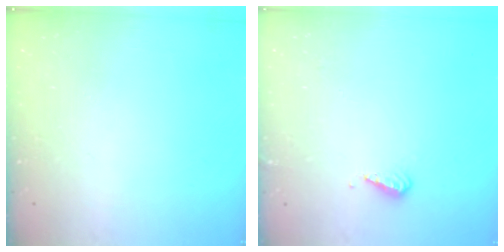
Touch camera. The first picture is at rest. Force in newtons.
{"total": 3.7, "press": 3.6, "slide": 1.0}